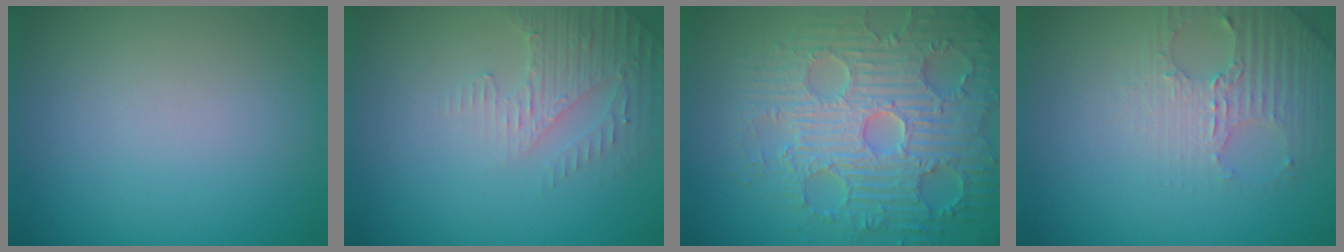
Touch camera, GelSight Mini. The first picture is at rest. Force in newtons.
{"total": 3.0, "press": 2.9, "slide": 0.8}
{"total": 8.4, "press": 6.4, "slide": 5.5}
{"total": 3.5, "press": 3.4, "slide": 0.8}